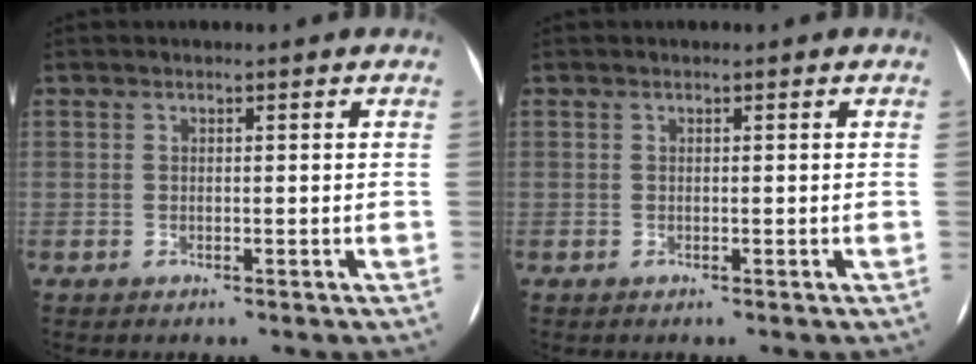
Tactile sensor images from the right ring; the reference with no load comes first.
{"total": 0.0}